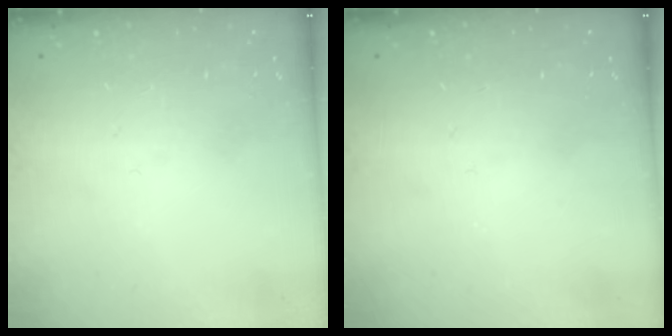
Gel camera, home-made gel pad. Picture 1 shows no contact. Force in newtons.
{"total": 0.0}